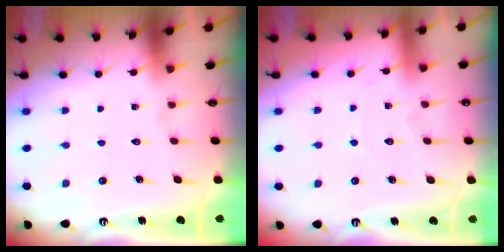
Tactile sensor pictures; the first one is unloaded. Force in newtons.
{"total": 2.9, "press": 2.9, "slide": 0.3}